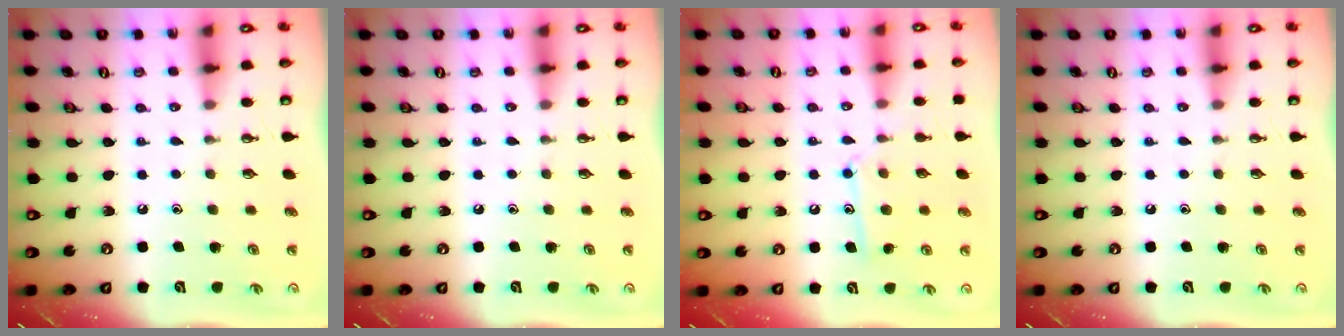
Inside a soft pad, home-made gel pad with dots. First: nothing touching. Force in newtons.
{"total": 0.0}
{"total": 10.8, "press": 10.7, "slide": 0.7}
{"total": 0.0}